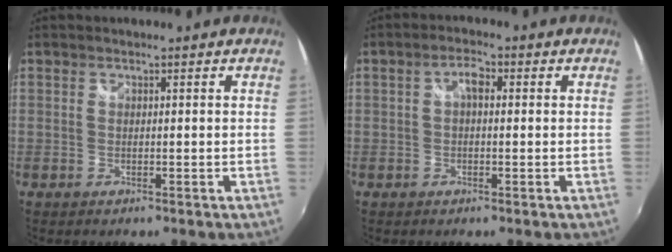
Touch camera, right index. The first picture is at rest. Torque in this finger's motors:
{"motor_torque": [0.34, -0.02, 0.20, 0.05]}